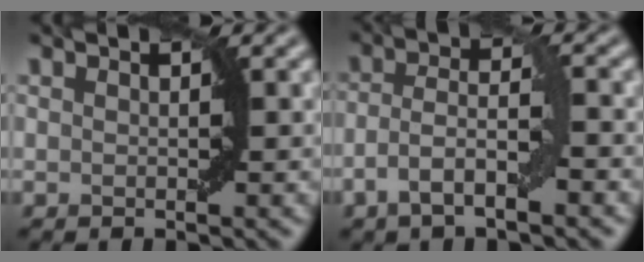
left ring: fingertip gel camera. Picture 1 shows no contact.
{"total": 4.4, "force": [-2.0, 1.3, 3.7], "torque": [-0.073, 0.009, -0.042]}